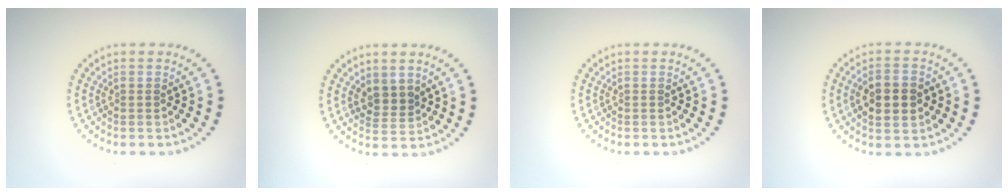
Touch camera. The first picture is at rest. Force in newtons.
{"total": 1.9, "press": 1.5, "slide": 1.2}
{"total": 0.0}
{"total": 3.9, "press": 3.9, "slide": 0.2}